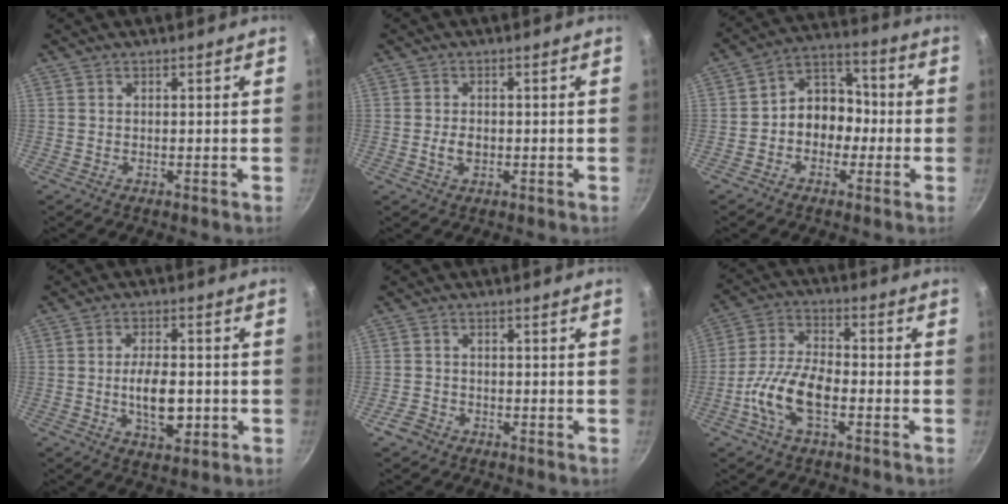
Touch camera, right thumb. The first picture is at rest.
{"total": 2.7, "force": [-0.5, 1.8, 1.9], "torque": [-0.027, 0.005, -0.009]}
{"total": 9.7, "force": [-1.9, 7.9, 5.4], "torque": [-0.026, 0.046, -0.045]}
{"total": 9.0, "force": [-1.5, 4.6, 7.6], "torque": [-0.110, 0.007, -0.023]}
{"total": 2.9, "force": [-2.0, 2.0, 0.9], "torque": [-0.016, 0.021, -0.035]}
{"total": 11.4, "force": [-3.9, 5.4, 9.2], "torque": [-0.175, 0.032, -0.083]}